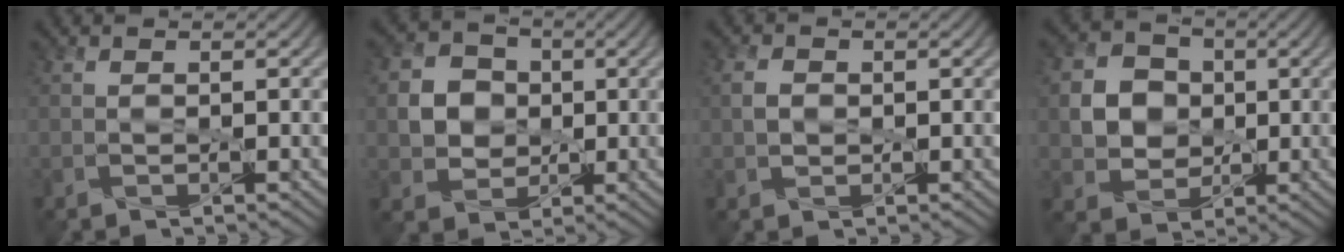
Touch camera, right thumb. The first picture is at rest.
{"total": 5.5, "force": [0.1, 5.0, 2.4], "torque": [-0.068, 0.006, -0.013]}
{"total": 2.2, "force": [-0.1, 1.8, 1.3], "torque": [-0.034, 0.001, -0.008]}
{"total": 6.2, "force": [0.2, 5.5, 2.7], "torque": [-0.078, 0.005, -0.009]}